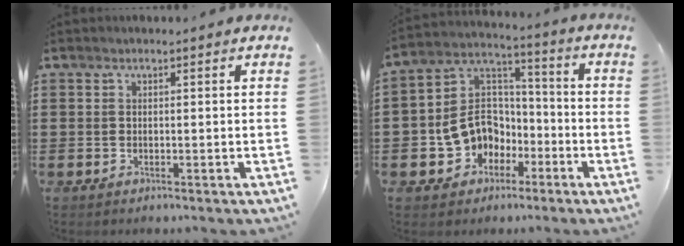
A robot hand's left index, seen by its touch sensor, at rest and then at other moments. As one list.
[{"total": 8.9, "force": [-3.0, 7.8, 3.1], "torque": [-0.095, 0.010, -0.057]}]